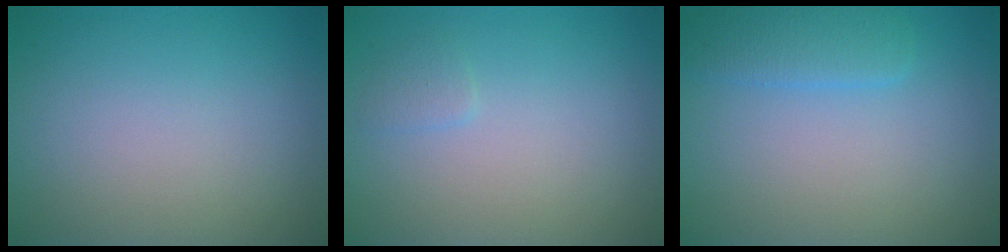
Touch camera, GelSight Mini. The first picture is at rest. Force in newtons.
{"total": 0.7, "press": 0.7, "slide": 0.1}
{"total": 2.5, "press": 2.5, "slide": 0.1}